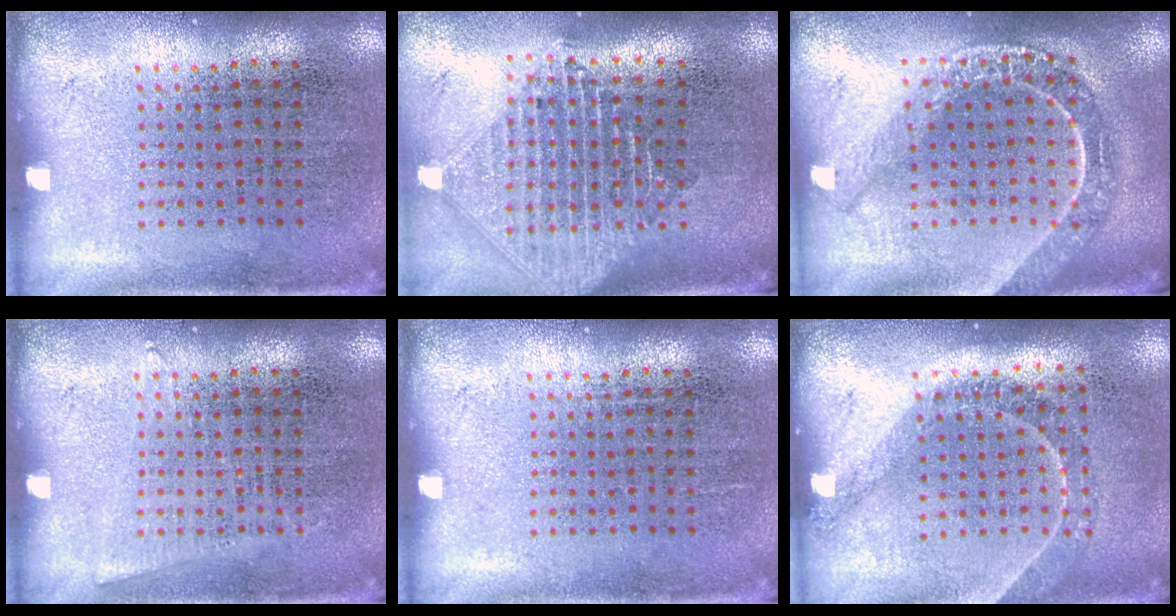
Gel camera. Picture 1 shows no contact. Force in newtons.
{"total": 2.4, "press": 1.9, "slide": 1.5}
{"total": 2.0, "press": 1.7, "slide": 1.1}
{"total": 0.7, "press": 0.7, "slide": 0.0}
{"total": 0.0}
{"total": 1.3, "press": 1.1, "slide": 0.7}